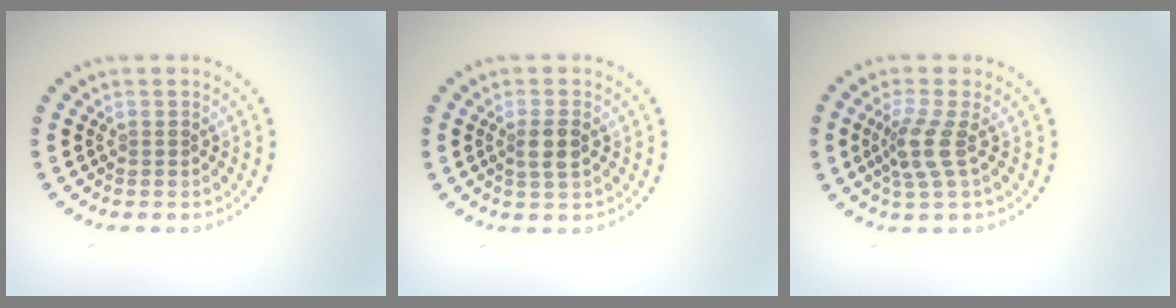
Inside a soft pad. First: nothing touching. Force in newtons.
{"total": 2.0, "press": 1.9, "slide": 0.7}
{"total": 2.7, "press": 2.1, "slide": 1.8}